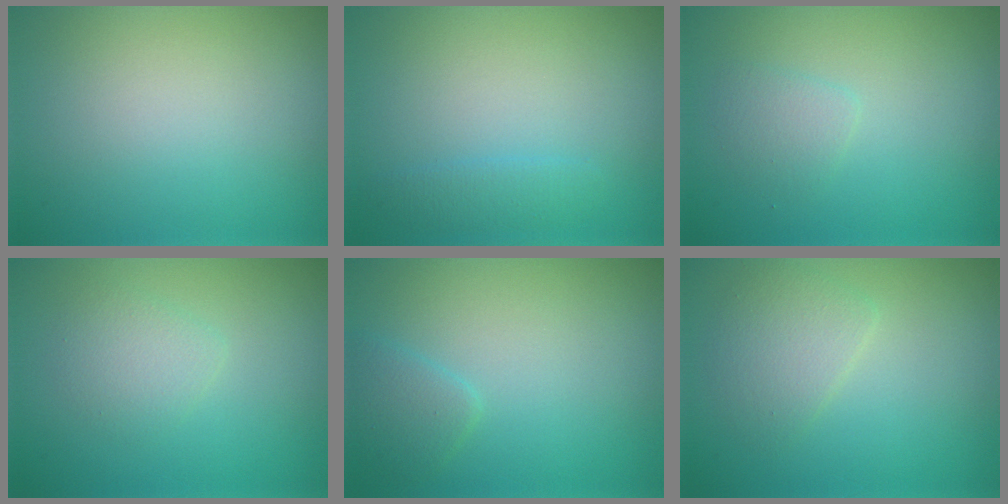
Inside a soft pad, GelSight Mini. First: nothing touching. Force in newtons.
{"total": 1.3, "press": 1.3, "slide": 0.1}
{"total": 1.4, "press": 1.4, "slide": 0.1}
{"total": 1.8, "press": 1.8, "slide": 0.1}
{"total": 1.7, "press": 1.7, "slide": 0.1}
{"total": 2.4, "press": 2.4, "slide": 0.1}